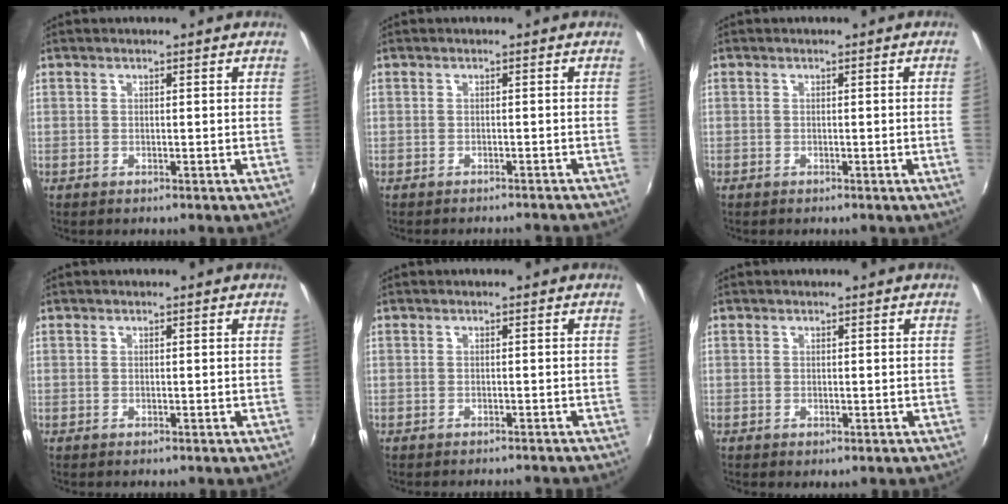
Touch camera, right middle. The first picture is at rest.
{"total": 5.0, "force": [-4.6, 0.8, 1.6], "torque": [-0.036, -0.009, -0.059]}
{"total": 1.2, "force": [0.2, -0.8, 0.9], "torque": [-0.006, -0.009, 0.004]}
{"total": 0.0}
{"total": 3.8, "force": [-3.5, 0.5, 1.3], "torque": [-0.028, -0.011, -0.048]}
{"total": 0.0}